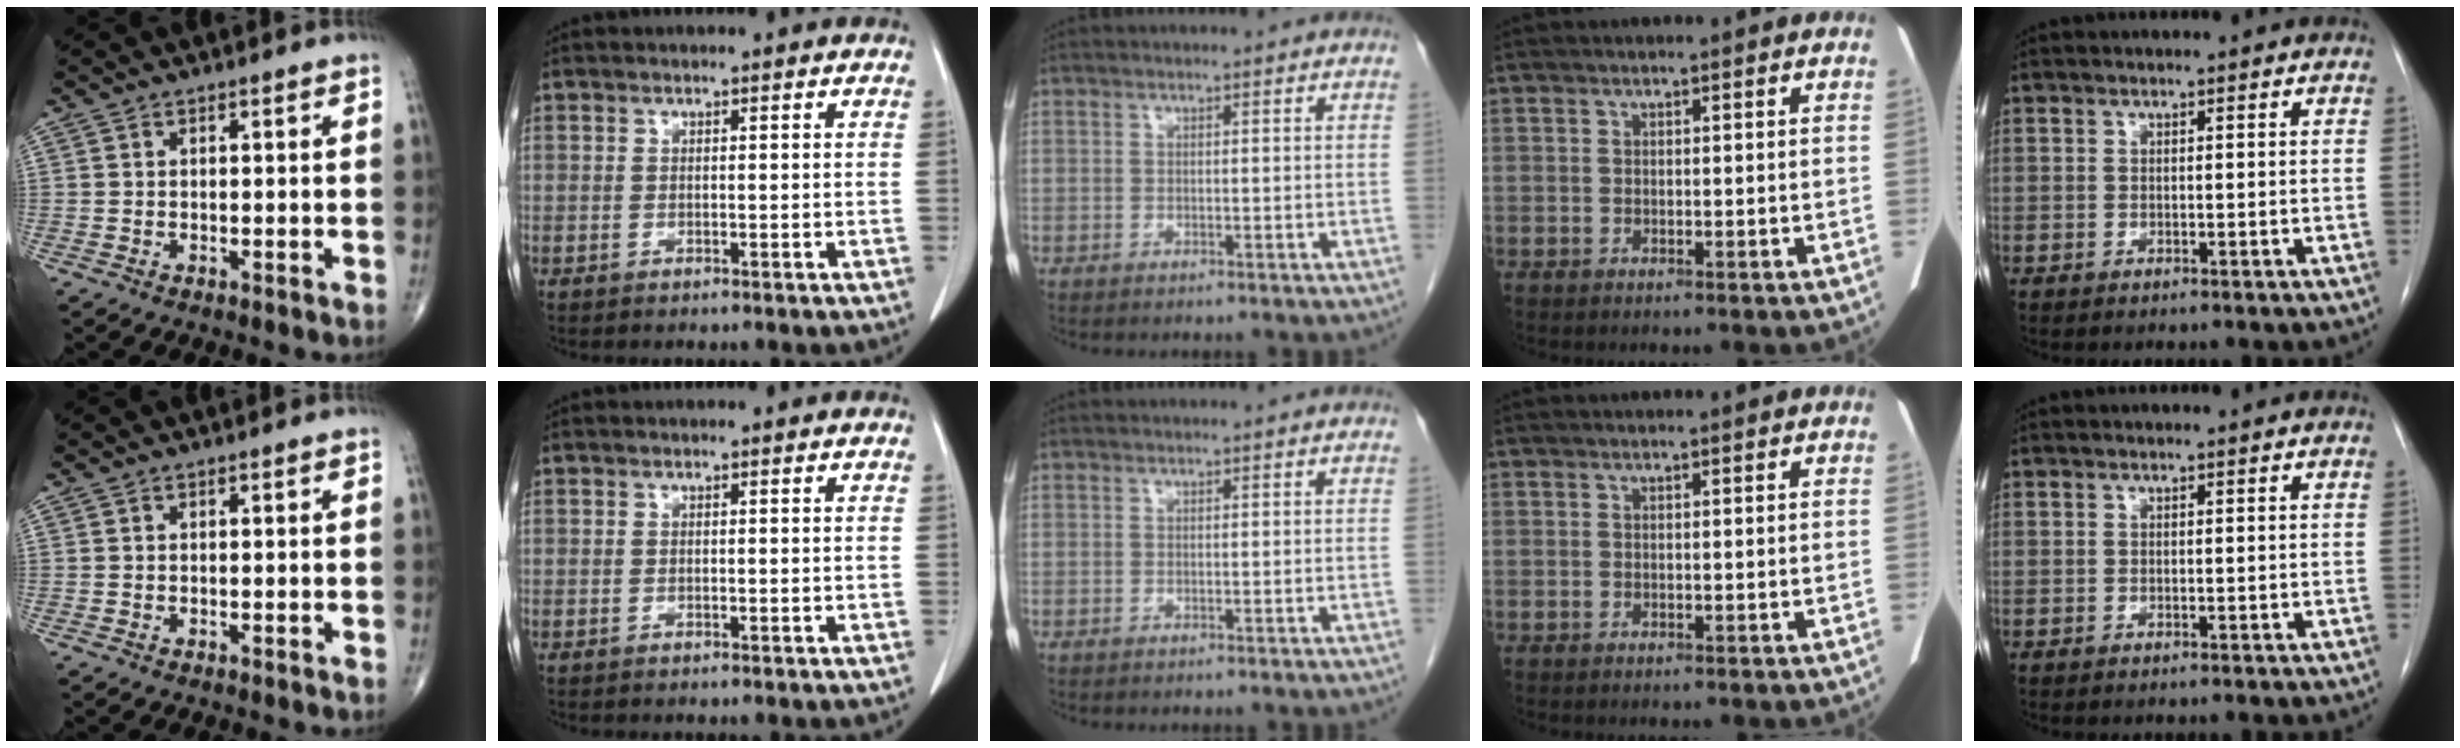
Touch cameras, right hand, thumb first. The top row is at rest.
{}